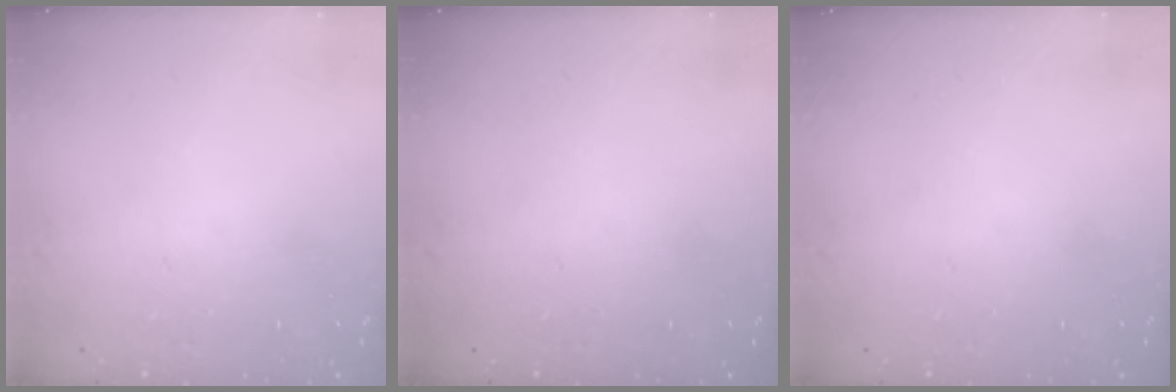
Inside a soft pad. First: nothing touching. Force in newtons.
{"total": 0.0}
{"total": 0.0}